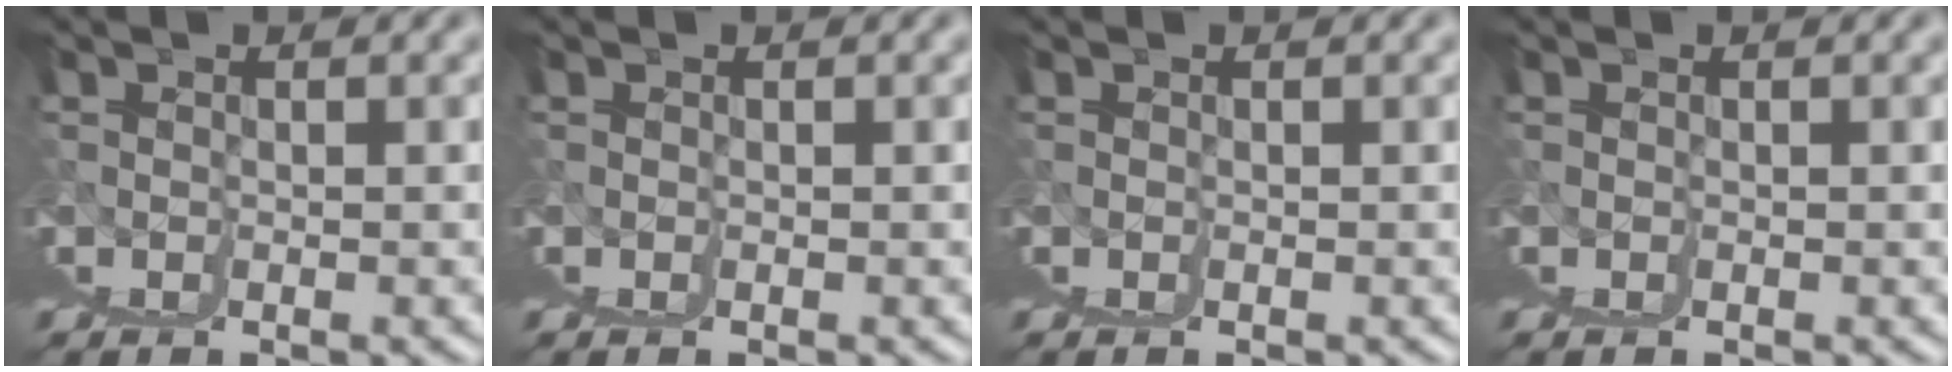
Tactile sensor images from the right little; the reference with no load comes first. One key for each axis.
{"total": 0.0}
{"total": 0.0}
{"total": 0.0}